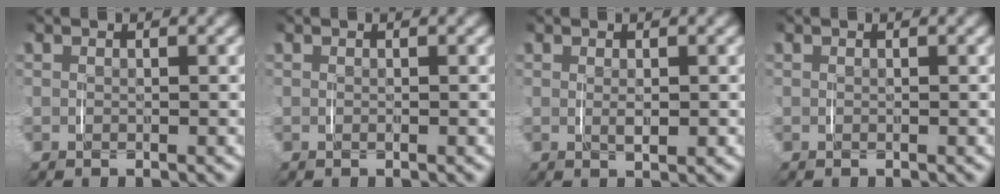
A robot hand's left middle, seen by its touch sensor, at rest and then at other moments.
{"total": 0.0}
{"total": 1.1, "force": [-0.1, 0.3, 1.1], "torque": [-0.016, -0.004, 0.002]}
{"total": 0.0}